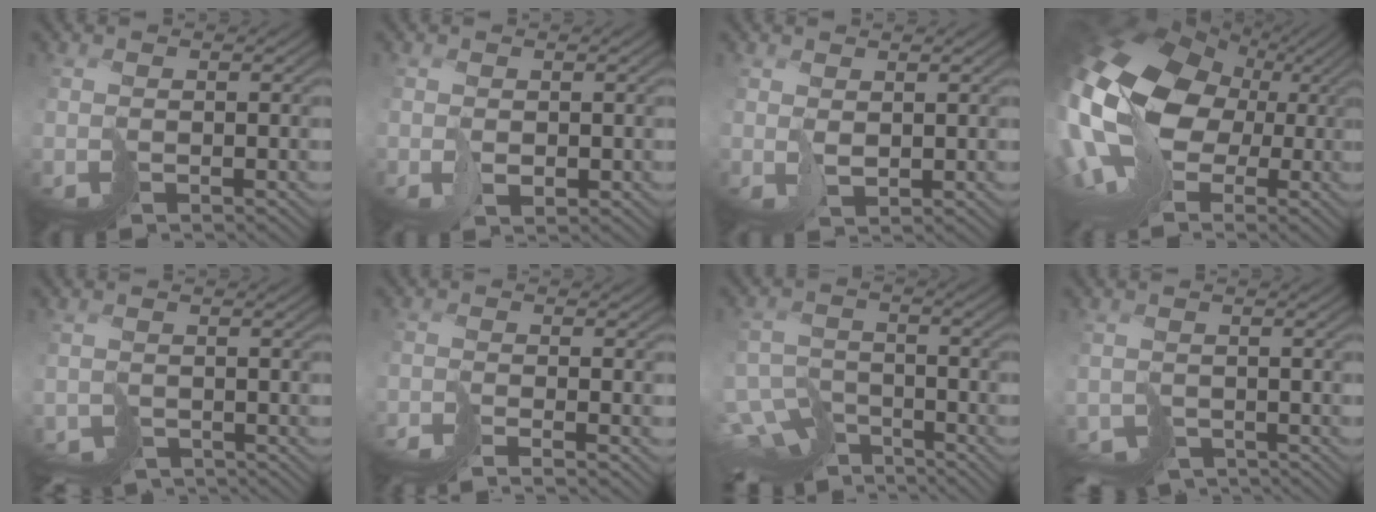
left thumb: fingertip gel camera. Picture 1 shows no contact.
{"total": 1.0, "force": [0.3, 0.7, 0.6], "torque": [-0.008, 0.001, 0.008]}
{"total": 1.4, "force": [1.2, 0.3, 0.5], "torque": [-0.010, 0.006, 0.027]}
{"total": 20.4, "force": [0.3, 15.9, 12.7], "torque": [-0.288, -0.027, -0.010]}
{"total": 3.4, "force": [-3.0, 1.6, 0.4], "torque": [0.005, -0.017, -0.055]}
{"total": 4.0, "force": [-3.7, -0.7, 1.4], "torque": [-0.020, 0.003, -0.074]}
{"total": 11.2, "force": [-9.4, 4.9, 3.5], "torque": [-0.068, -0.017, -0.144]}
{"total": 3.9, "force": [-3.3, 2.1, 0.6], "torque": [0.002, -0.019, -0.055]}